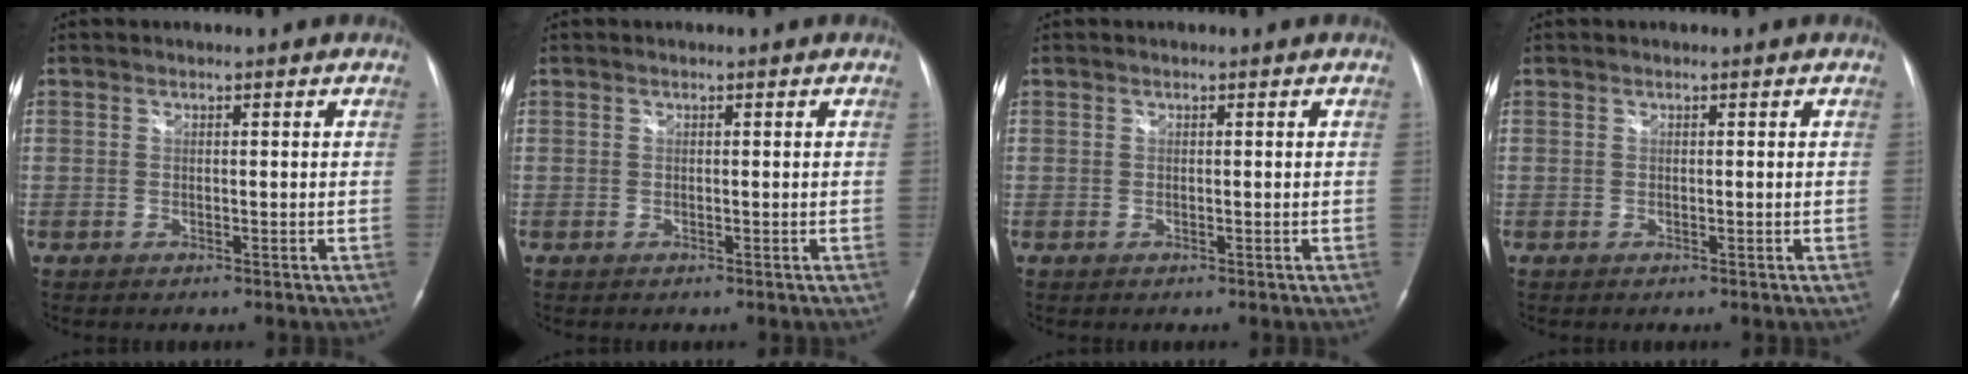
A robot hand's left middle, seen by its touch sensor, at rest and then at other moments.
{"total": 0.0}
{"total": 0.0}
{"total": 0.0}